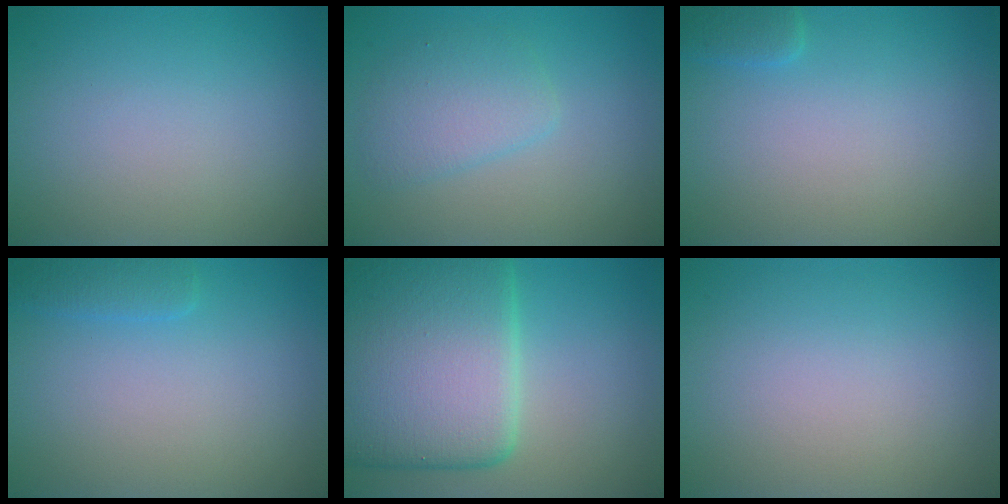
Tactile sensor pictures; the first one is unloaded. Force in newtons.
{"total": 2.9, "press": 2.9, "slide": 0.1}
{"total": 1.2, "press": 1.2, "slide": 0.1}
{"total": 1.4, "press": 1.4, "slide": 0.2}
{"total": 13.4, "press": 13.4, "slide": 0.5}
{"total": 0.0}